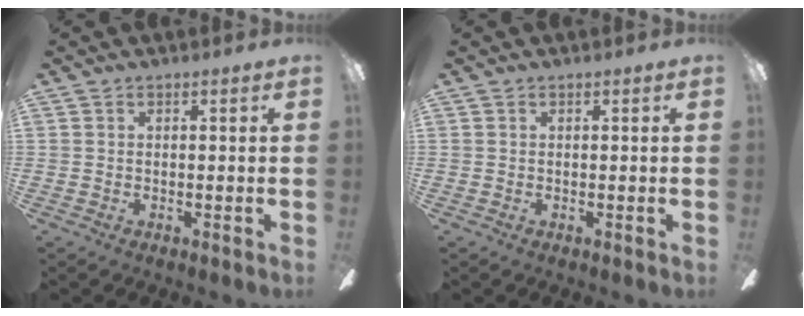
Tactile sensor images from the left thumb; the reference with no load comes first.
{"total": 0.0}